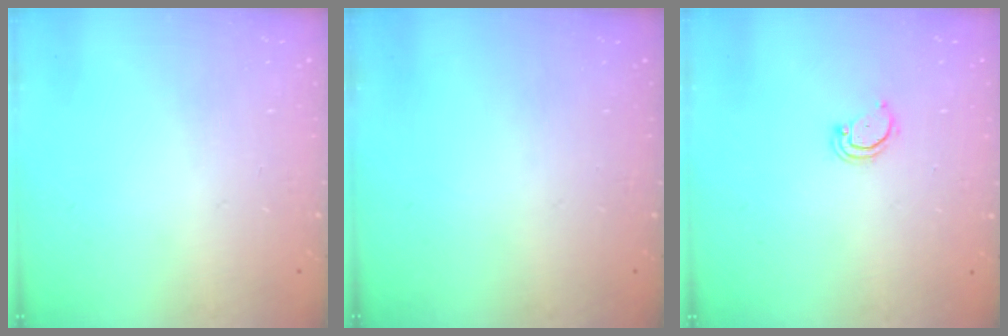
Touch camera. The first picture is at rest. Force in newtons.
{"total": 0.0}
{"total": 2.9, "press": 2.9, "slide": 0.2}